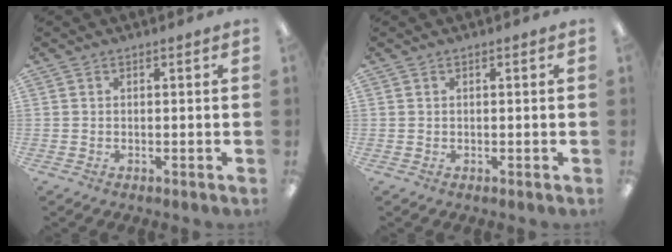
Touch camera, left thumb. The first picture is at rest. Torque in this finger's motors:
{"motor_torque": [0.00, 0.03, -0.08, -0.02, 0.00]}